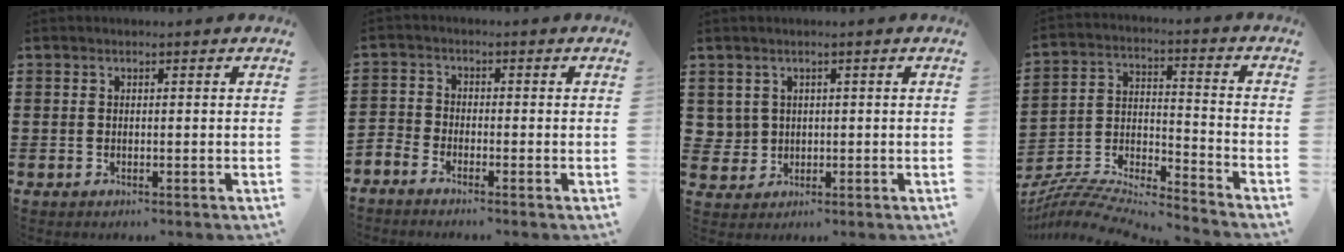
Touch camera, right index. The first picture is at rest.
{"total": 2.1, "force": [-2.1, 0.2, -0.1], "torque": [-0.013, -0.001, -0.047]}
{"total": 2.3, "force": [0.6, 2.2, 0.2], "torque": [-0.016, 0.008, 0.009]}
{"total": 7.2, "force": [-7.0, 0.8, 1.9], "torque": [-0.047, -0.010, -0.144]}